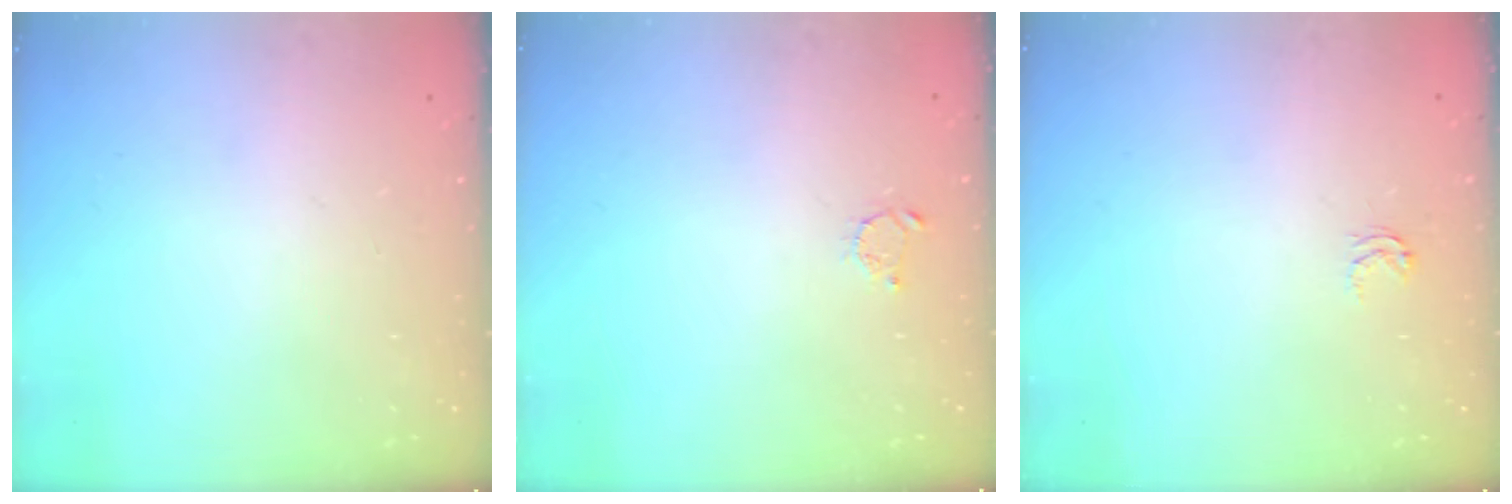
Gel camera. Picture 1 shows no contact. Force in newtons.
{"total": 2.2, "press": 2.2, "slide": 0.3}
{"total": 2.6, "press": 2.6, "slide": 0.4}